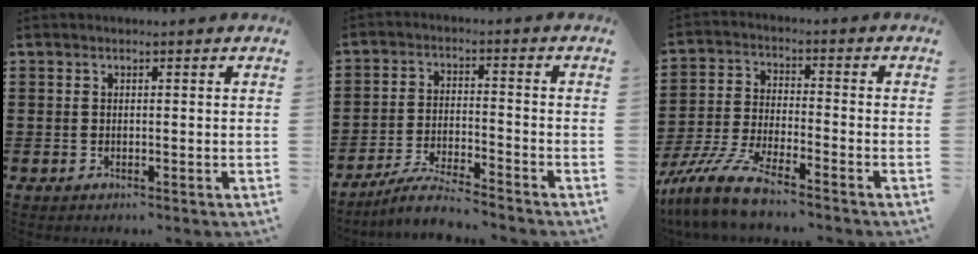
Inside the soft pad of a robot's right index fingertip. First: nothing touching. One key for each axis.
{"total": 5.4, "fx": -5.1, "fy": -0.2, "fz": 2.0, "tx": -0.048, "ty": -0.011, "tz": -0.098}
{"total": 8.0, "fx": -7.0, "fy": 0.3, "fz": 3.8, "tx": -0.101, "ty": -0.009, "tz": -0.144}